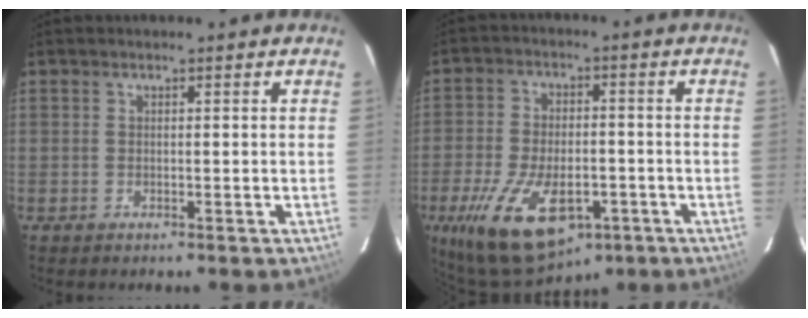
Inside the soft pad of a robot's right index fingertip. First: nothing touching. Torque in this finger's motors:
{"motor_torque": [2.14, 0.00, 0.77, 0.21]}